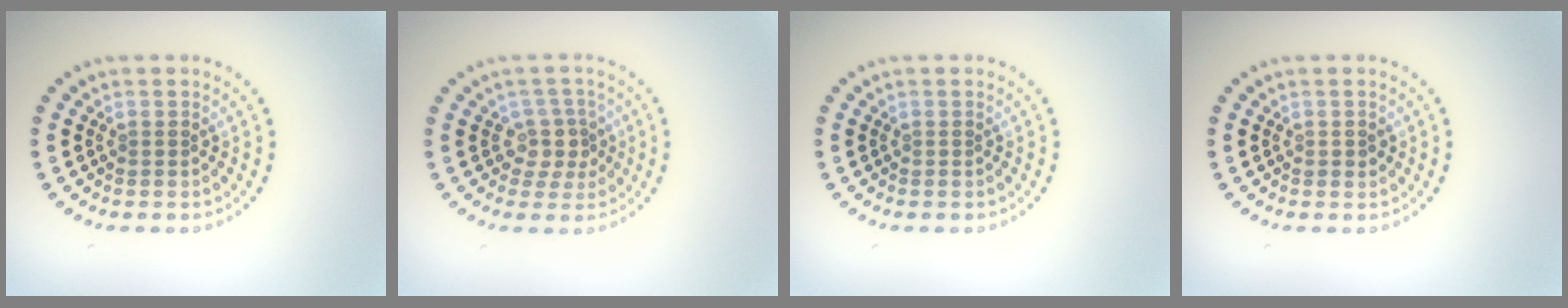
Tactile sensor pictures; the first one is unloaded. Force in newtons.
{"total": 2.5, "press": 2.0, "slide": 1.4}
{"total": 0.0}
{"total": 0.8, "press": 0.8, "slide": 0.1}